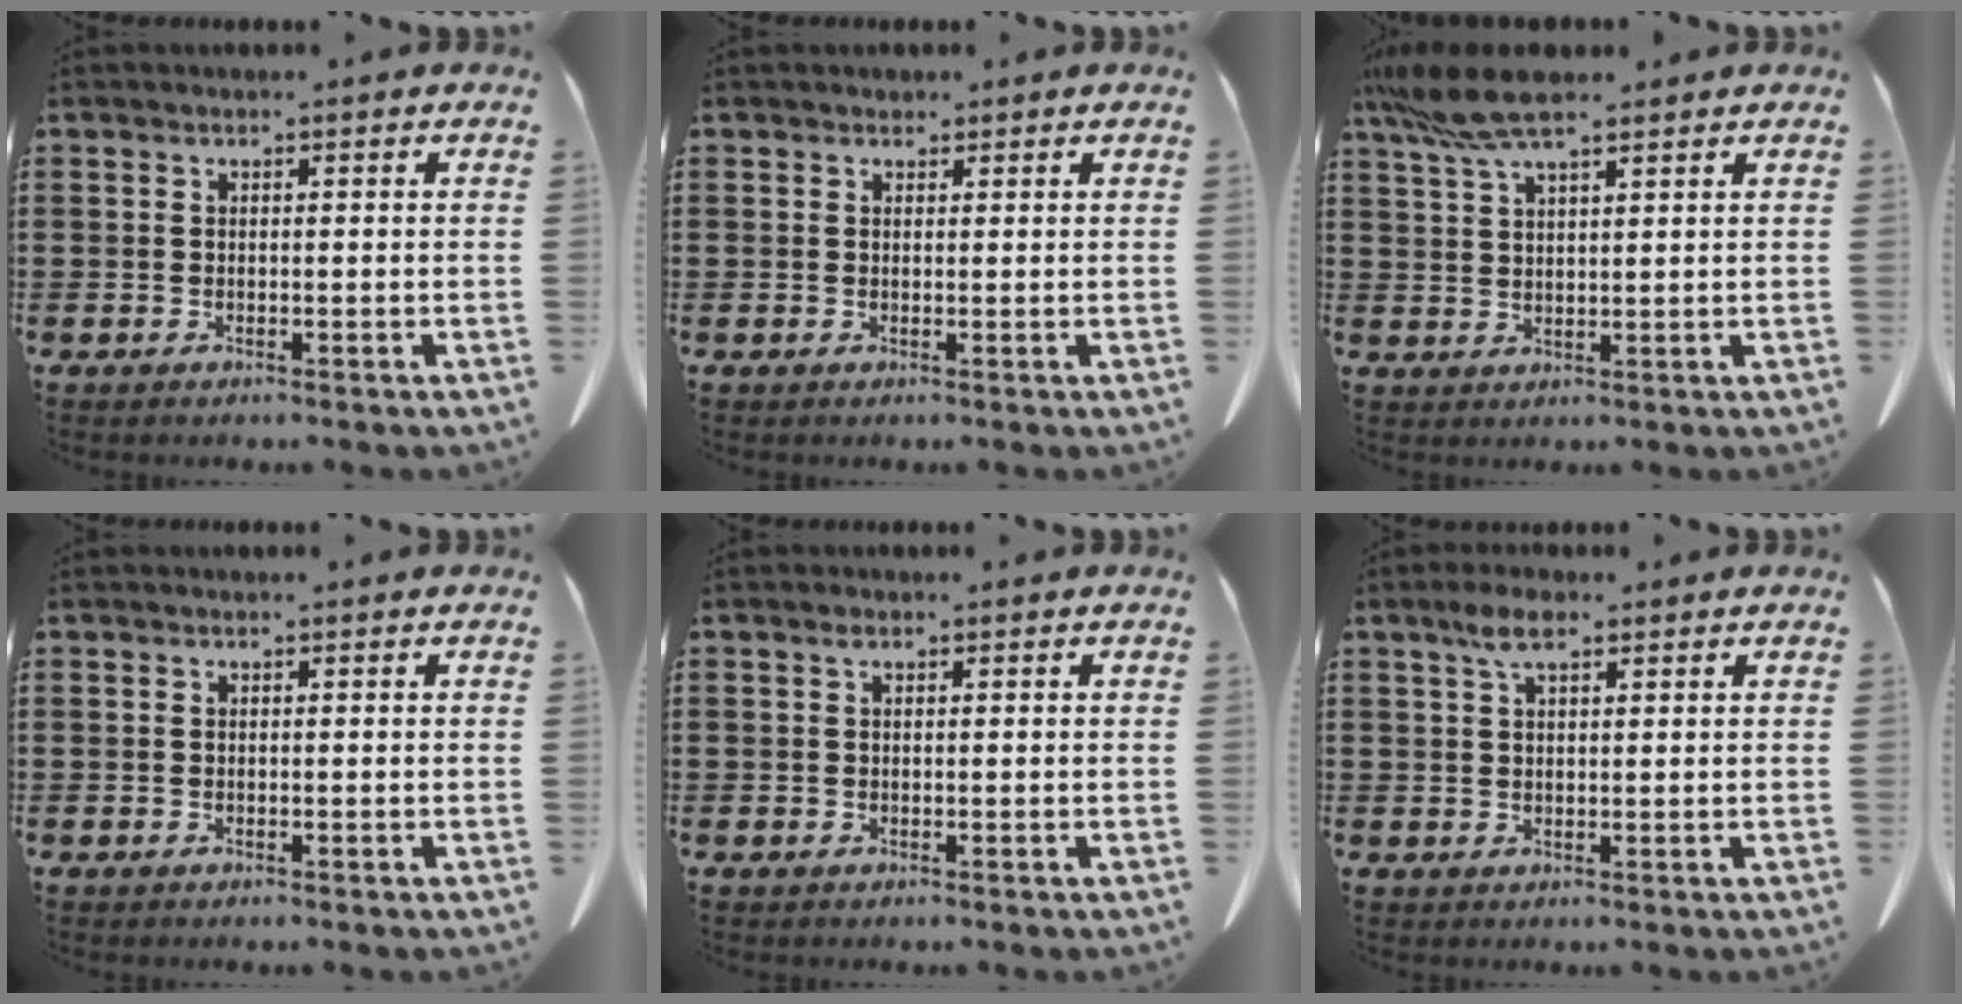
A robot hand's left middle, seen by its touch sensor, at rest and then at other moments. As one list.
[{"total": 1.0, "force": [0.8, 0.6, 0.0], "torque": [0.005, -0.001, 0.016]}, {"total": 7.4, "force": [5.5, 1.4, 4.7], "torque": [-0.112, -0.009, 0.100]}, {"total": 0.0}, {"total": 0.6, "force": [0.3, 0.4, 0.4], "torque": [-0.010, 0.001, 0.007]}, {"total": 3.9, "force": [2.3, 1.3, 2.8], "torque": [-0.062, 0.006, 0.041]}]